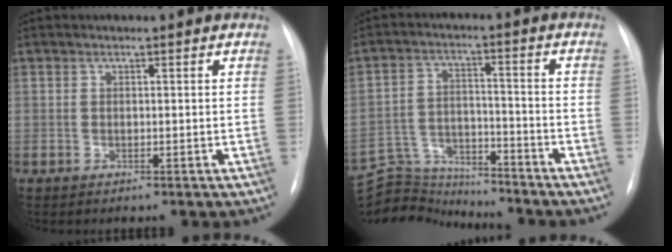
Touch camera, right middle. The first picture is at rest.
{"total": 11.7, "force": [-11.6, 1.7, 0.4], "torque": [-0.014, 0.032, -0.195]}